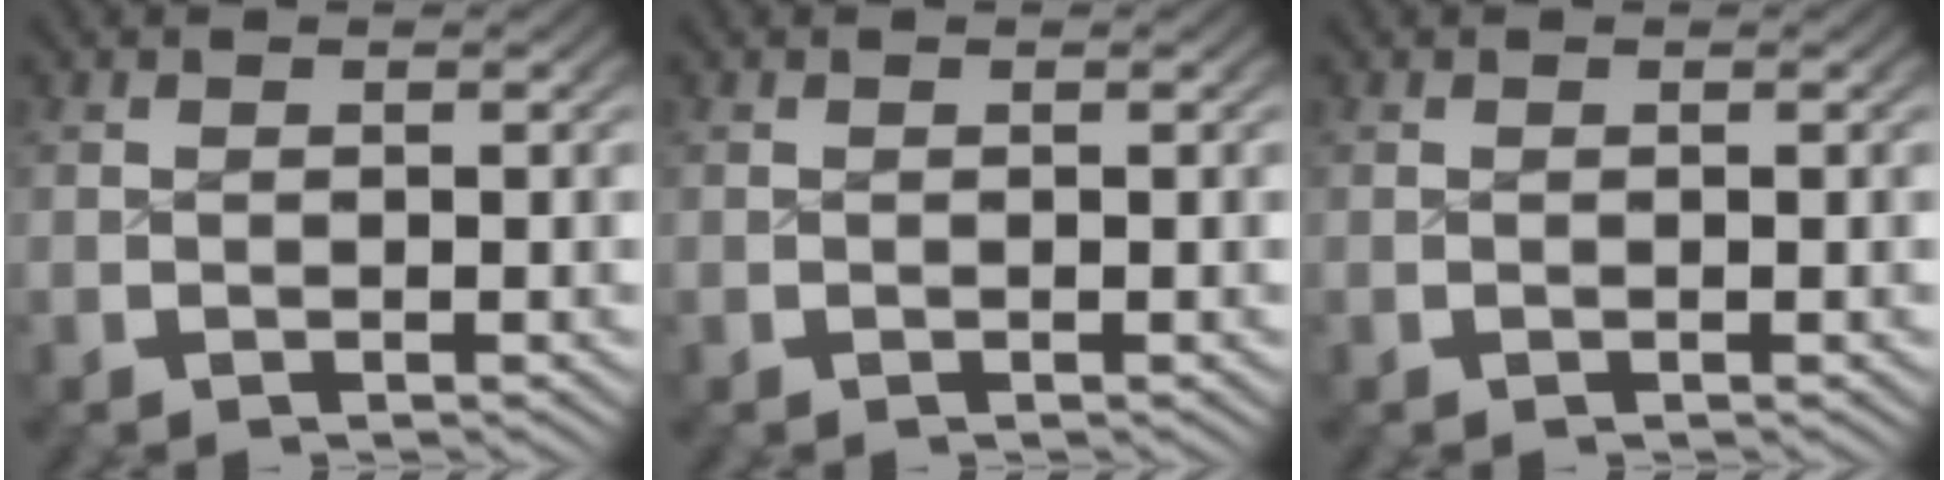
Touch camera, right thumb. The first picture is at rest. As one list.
[{"total": 0.0}, {"total": 0.0}]